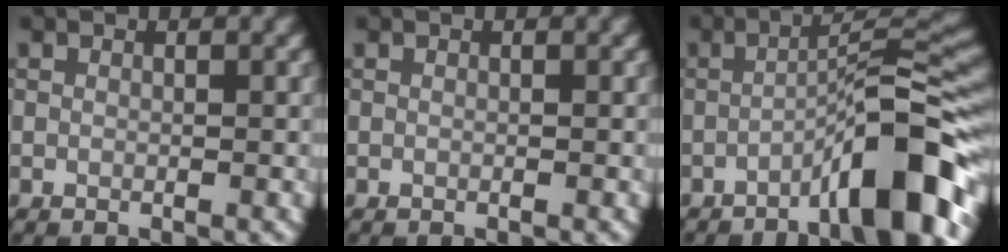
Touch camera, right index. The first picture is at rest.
{"total": 0.0}
{"total": 9.3, "force": [-5.0, 1.6, 7.7], "torque": [-0.100, 0.026, -0.085]}